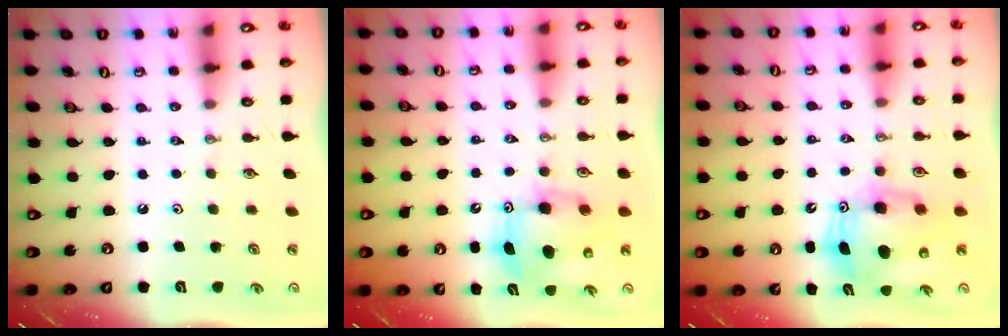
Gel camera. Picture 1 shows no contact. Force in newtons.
{"total": 9.5, "press": 9.3, "slide": 1.9}
{"total": 10.1, "press": 9.9, "slide": 1.8}